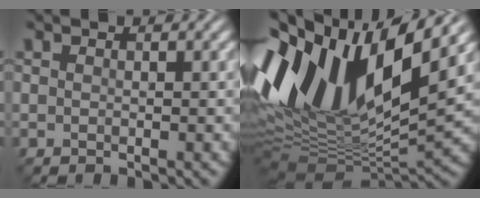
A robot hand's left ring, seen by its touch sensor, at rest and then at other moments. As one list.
[{"total": 16.7, "force": [4.8, 7.7, 14.0], "torque": [-0.282, 0.015, 0.075]}]